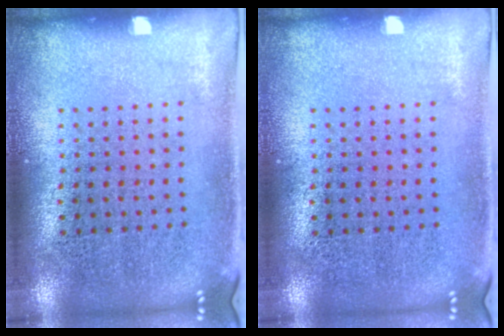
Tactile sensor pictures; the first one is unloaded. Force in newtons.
{"total": 0.0}